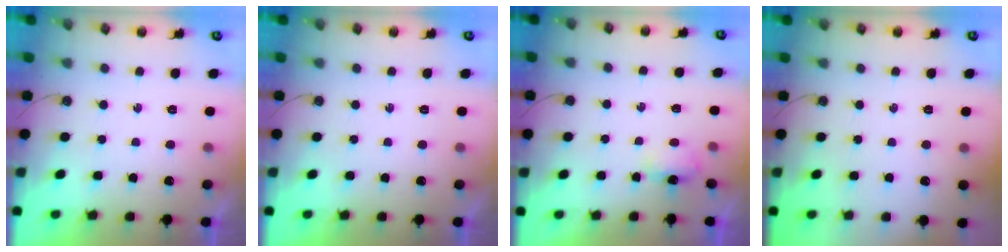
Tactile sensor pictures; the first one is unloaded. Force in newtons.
{"total": 0.0}
{"total": 3.6, "press": 3.5, "slide": 0.5}
{"total": 0.0}